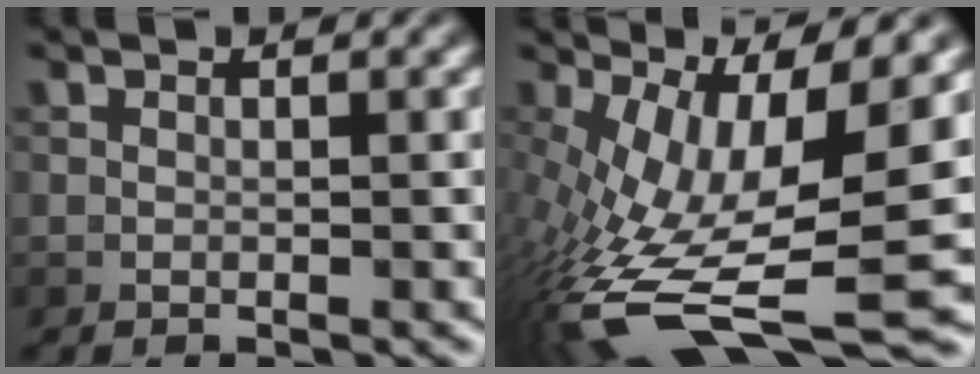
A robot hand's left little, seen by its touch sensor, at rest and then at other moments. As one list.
[{"total": 15.5, "force": [-3.2, 5.2, 14.3], "torque": [-0.279, -0.020, -0.047]}]